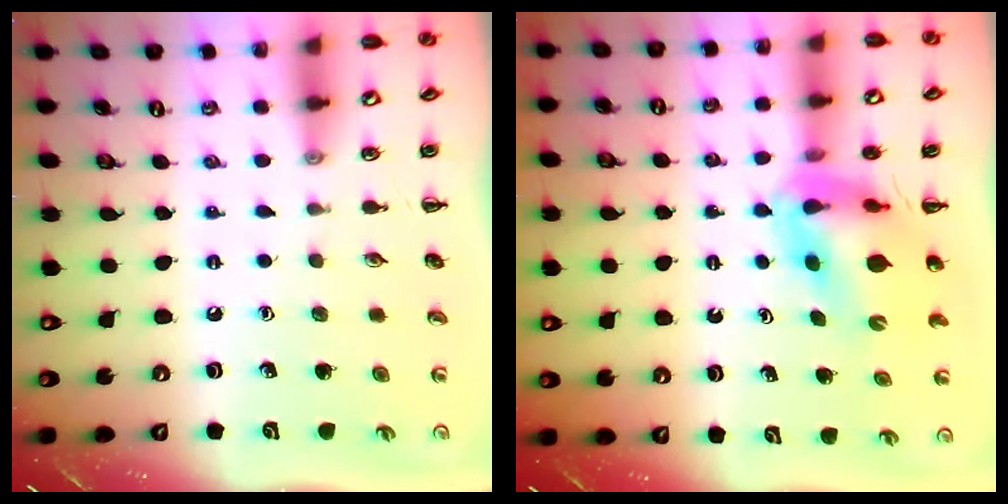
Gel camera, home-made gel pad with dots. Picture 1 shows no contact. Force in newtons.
{"total": 8.0, "press": 7.7, "slide": 2.3}